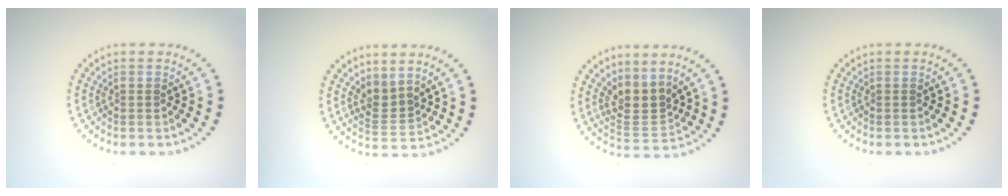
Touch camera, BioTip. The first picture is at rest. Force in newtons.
{"total": 2.3, "press": 1.5, "slide": 1.7}
{"total": 3.0, "press": 2.3, "slide": 1.9}
{"total": 0.0}